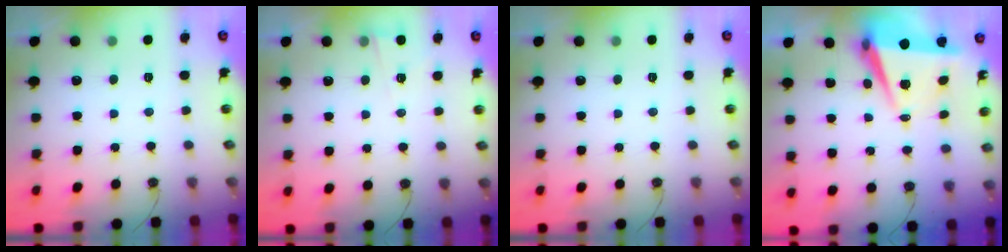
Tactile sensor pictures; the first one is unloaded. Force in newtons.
{"total": 3.0, "press": 2.8, "slide": 1.1}
{"total": 0.0}
{"total": 8.5, "press": 7.4, "slide": 4.1}